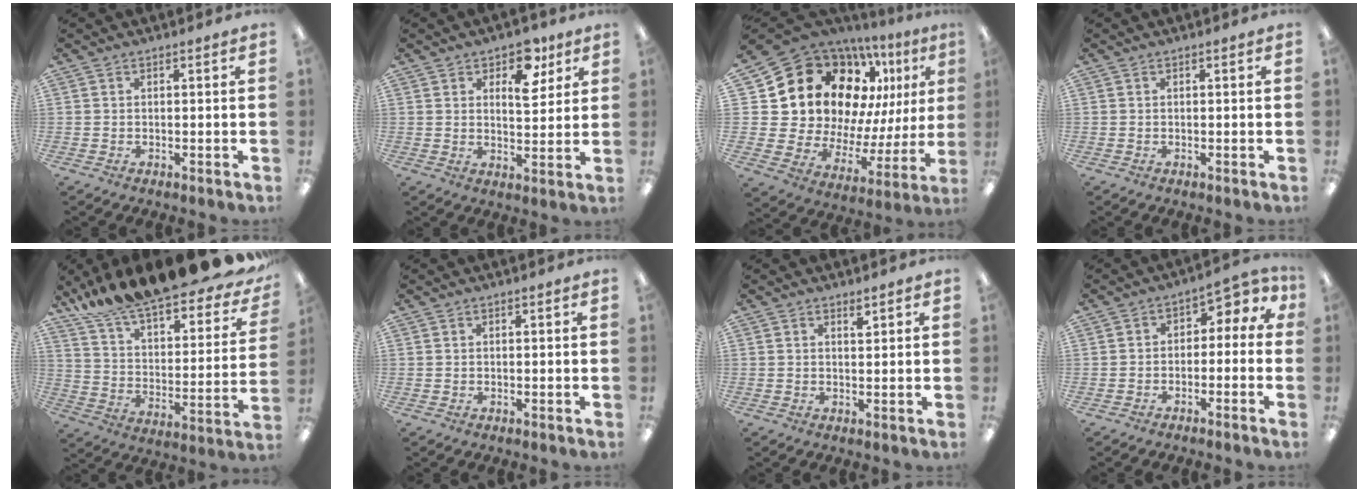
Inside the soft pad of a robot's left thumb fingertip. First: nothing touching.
{"total": 9.5, "force": [5.2, 5.3, 5.9], "torque": [-0.073, -0.016, 0.086]}
{"total": 22.6, "force": [12.5, 15.6, 10.7], "torque": [-0.214, -0.098, 0.257]}
{"total": 0.0}
{"total": 17.4, "force": [15.4, 3.6, 7.2], "torque": [-0.122, -0.121, 0.262]}
{"total": 0.0}
{"total": 1.7, "force": [1.3, 0.6, 1.0], "torque": [-0.005, -0.006, 0.019]}
{"total": 4.1, "force": [-2.6, 2.5, 1.9], "torque": [-0.021, 0.018, -0.054]}